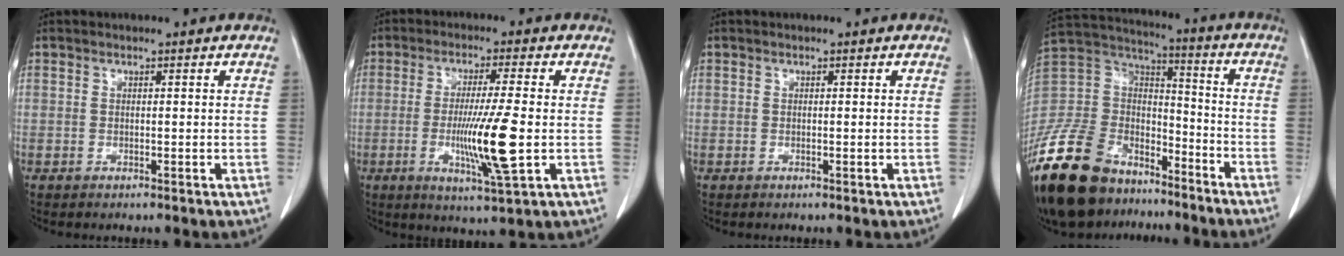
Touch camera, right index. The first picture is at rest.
{"total": 10.5, "force": [-1.8, -0.3, 10.3], "torque": [-0.186, -0.022, -0.034]}
{"total": 0.0}
{"total": 22.8, "force": [-16.8, 11.5, 10.4], "torque": [-0.263, 0.018, -0.307]}